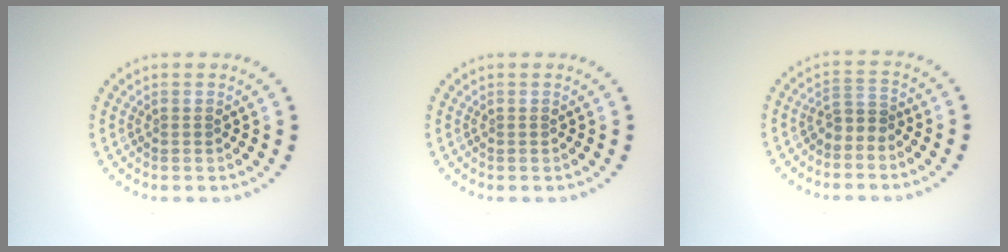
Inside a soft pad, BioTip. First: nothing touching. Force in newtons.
{"total": 0.0}
{"total": 1.8, "press": 1.2, "slide": 1.3}